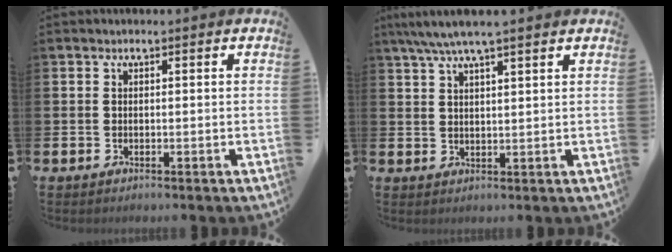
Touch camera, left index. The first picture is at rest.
{"total": 5.1, "force": [4.2, 0.4, 2.8], "torque": [-0.063, -0.006, 0.077]}